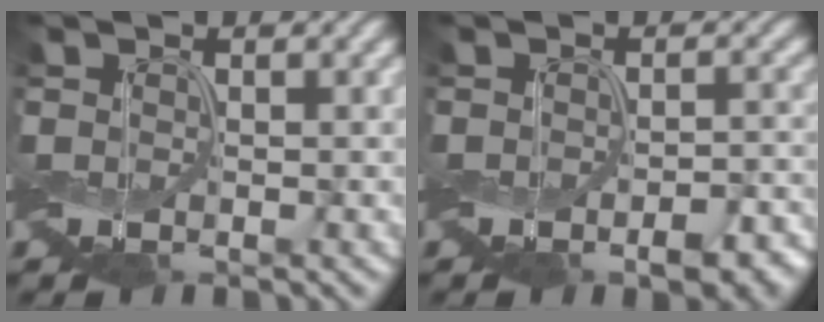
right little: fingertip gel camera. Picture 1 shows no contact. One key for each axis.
{"total": 4.7, "fx": -2.0, "fy": 2.7, "fz": 3.2, "tx": -0.032, "ty": -0.012, "tz": -0.024}